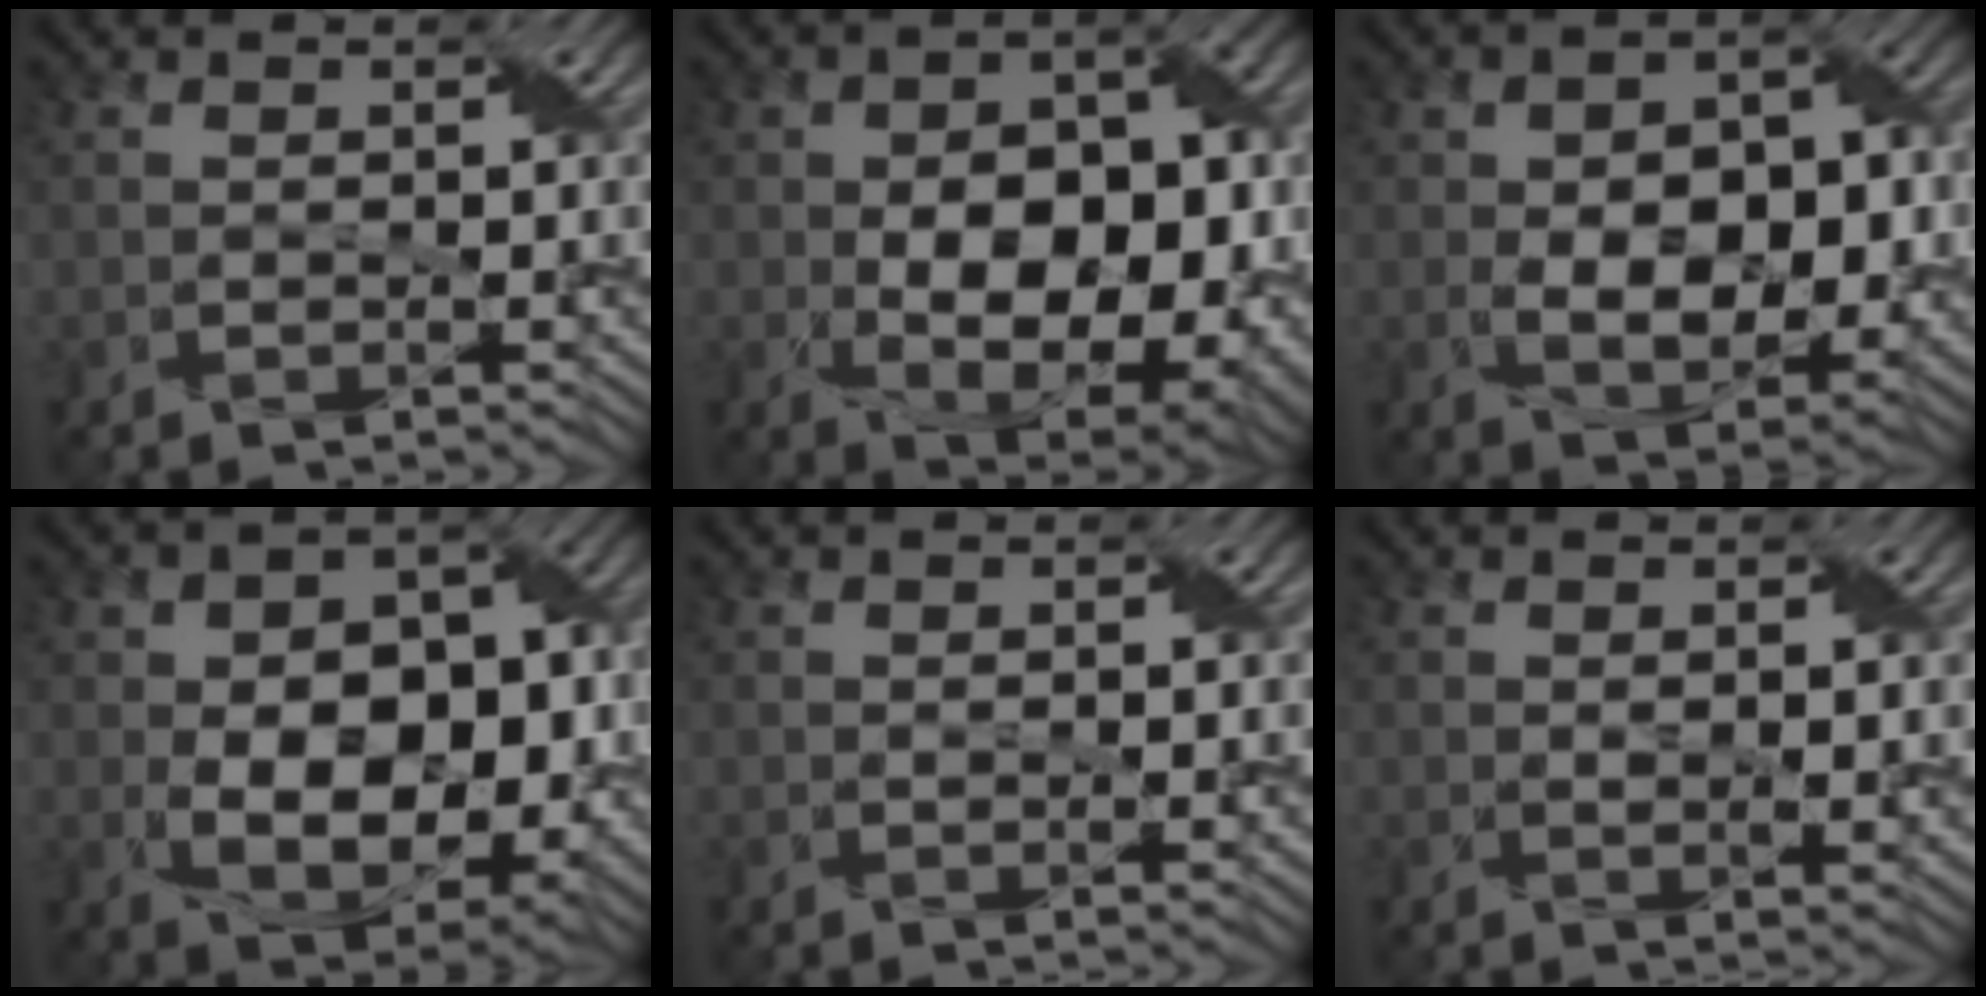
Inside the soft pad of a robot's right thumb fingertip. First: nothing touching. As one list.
[{"total": 13.5, "force": [-1.7, 8.3, 10.6], "torque": [-0.148, -0.015, -0.010]}, {"total": 9.3, "force": [-0.8, 6.0, 7.1], "torque": [-0.120, -0.006, -0.008]}, {"total": 12.4, "force": [-1.6, 8.3, 9.0], "torque": [-0.148, -0.011, -0.020]}, {"total": 1.1, "force": [0.4, 0.3, 1.0], "torque": [-0.019, -0.001, 0.010]}, {"total": 1.9, "force": [0.8, 0.4, 1.7], "torque": [-0.034, -0.002, 0.017]}]